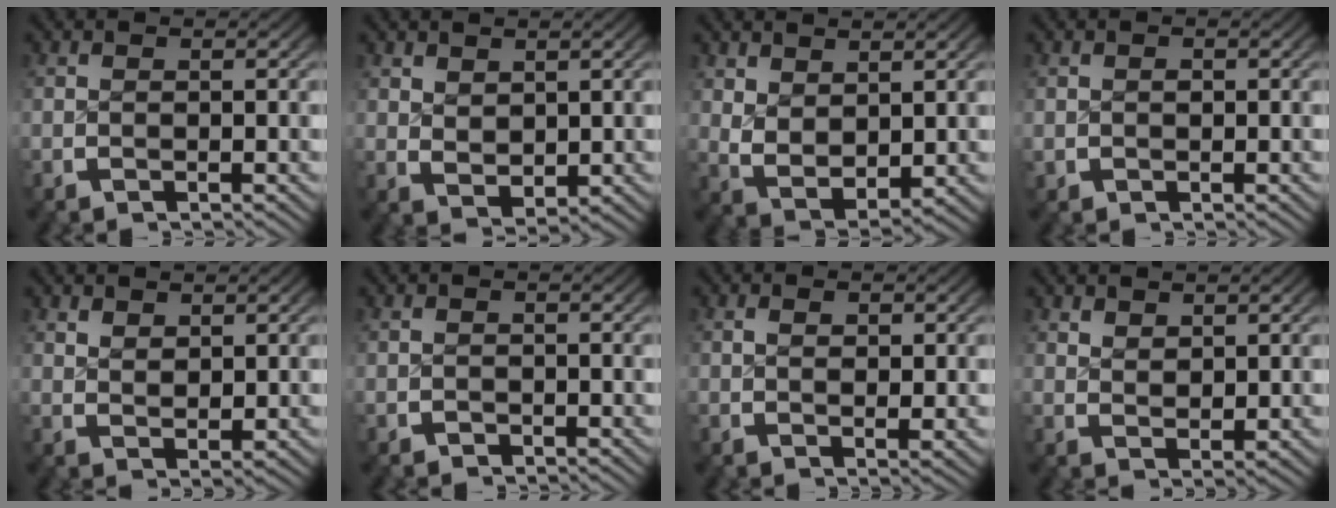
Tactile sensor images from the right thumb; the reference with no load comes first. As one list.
[{"total": 2.3, "force": [1.0, 1.5, 1.4], "torque": [-0.028, -0.014, 0.033]}, {"total": 4.7, "force": [0.9, 3.2, 3.3], "torque": [-0.075, -0.024, 0.035]}, {"total": 0.9, "force": [0.0, 0.9, 0.3], "torque": [-0.011, -0.005, 0.006]}, {"total": 1.8, "force": [1.5, 0.5, 0.8], "torque": [-0.009, -0.005, 0.038]}, {"total": 0.5, "force": [-0.5, 0.3, 0.1], "torque": [0.000, -0.003, -0.006]}, {"total": 1.7, "force": [0.5, 0.7, 1.4], "torque": [-0.018, -0.003, 0.013]}, {"total": 1.8, "force": [1.5, 0.5, 0.7], "torque": [-0.008, -0.006, 0.039]}]